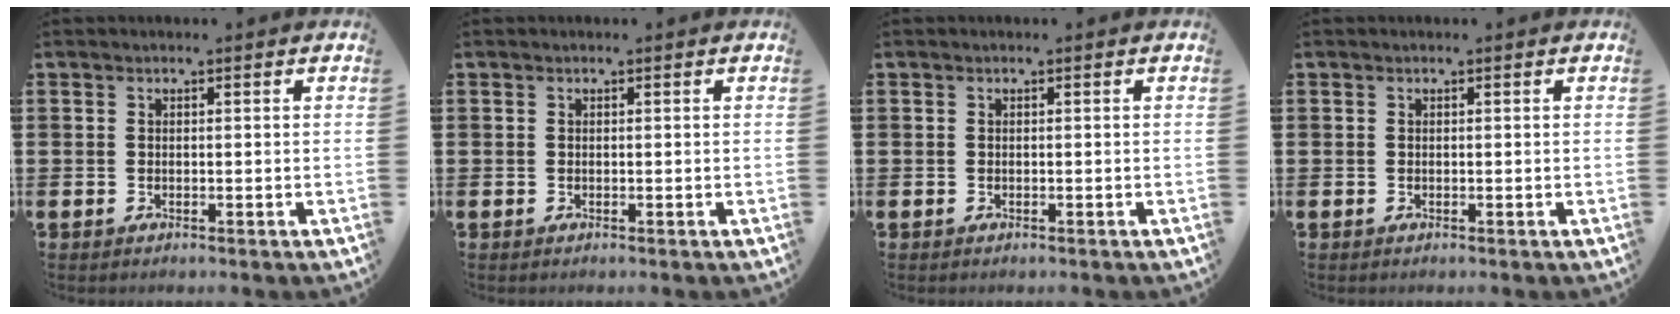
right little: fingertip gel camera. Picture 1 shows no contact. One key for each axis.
{"total": 0.0}
{"total": 0.0}
{"total": 0.0}